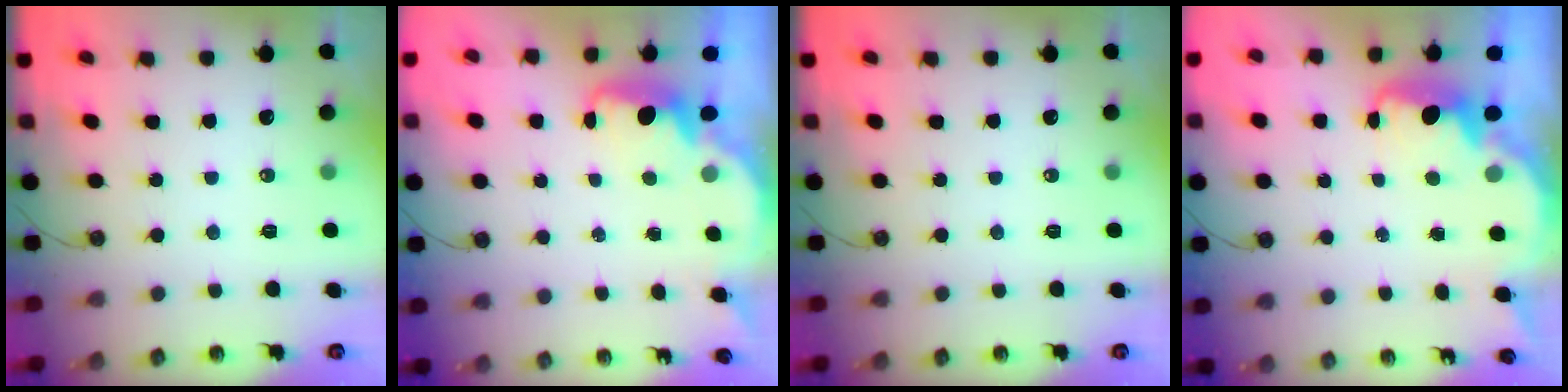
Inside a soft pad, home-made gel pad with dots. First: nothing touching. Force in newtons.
{"total": 2.3, "press": 2.2, "slide": 0.6}
{"total": 0.0}
{"total": 2.7, "press": 2.7, "slide": 0.4}